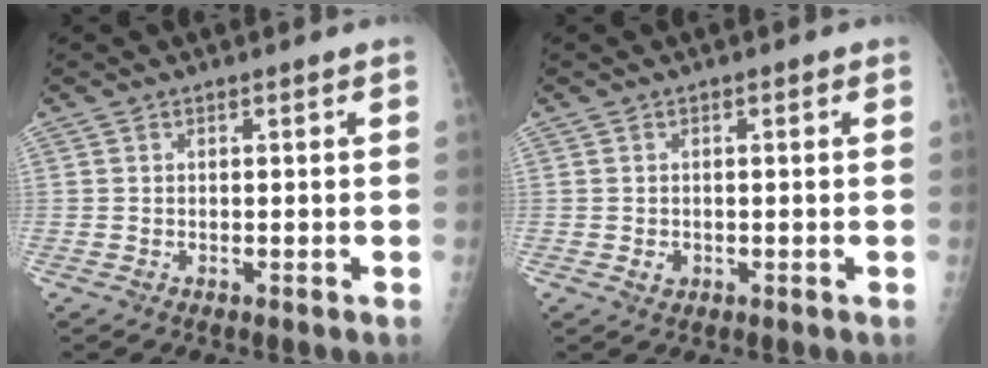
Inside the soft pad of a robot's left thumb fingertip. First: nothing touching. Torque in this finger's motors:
{"motor_torque": [0.06, 0.24, 0.28, -0.06, 0.00]}